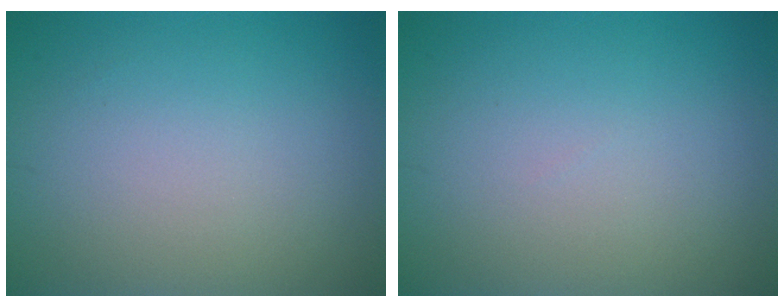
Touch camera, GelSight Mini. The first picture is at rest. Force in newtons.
{"total": 0.0}